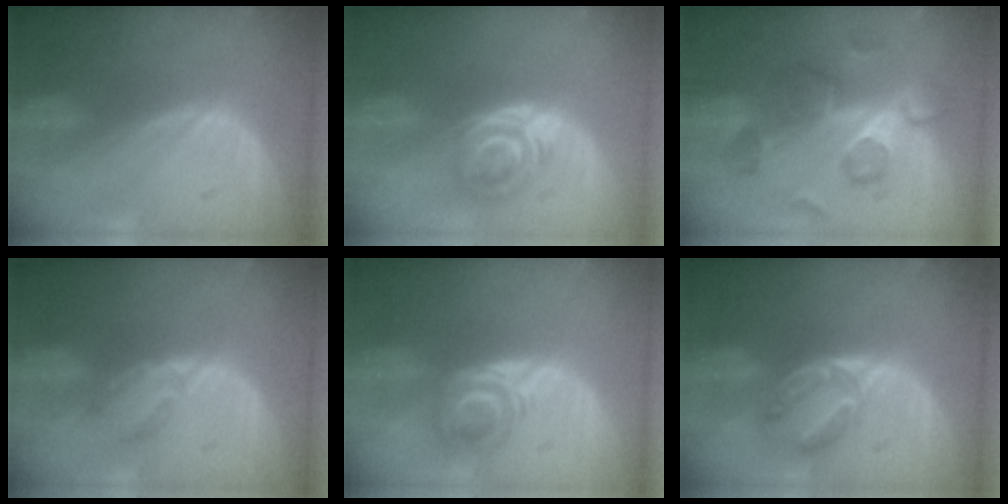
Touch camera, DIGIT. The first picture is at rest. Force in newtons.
{"total": 6.5, "press": 5.4, "slide": 3.7}
{"total": 8.7, "press": 8.4, "slide": 2.3}
{"total": 2.8, "press": 2.8, "slide": 0.3}
{"total": 5.9, "press": 4.8, "slide": 3.3}
{"total": 6.0, "press": 5.6, "slide": 2.2}